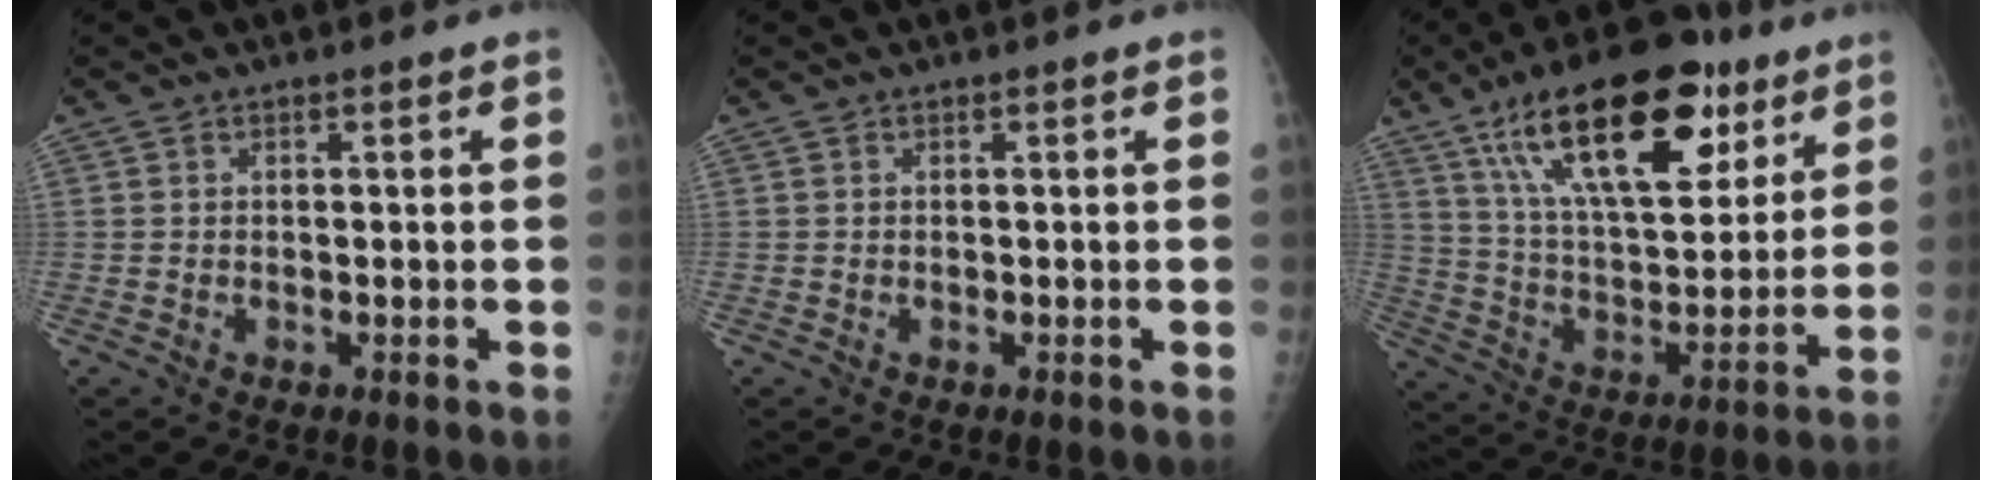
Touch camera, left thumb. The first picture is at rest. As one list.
[{"total": 0.0}, {"total": 25.6, "force": [14.1, 10.9, 18.3], "torque": [-0.269, -0.035, 0.240]}]